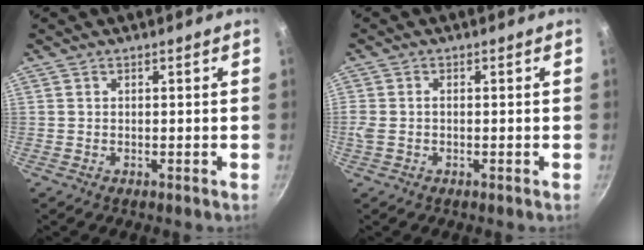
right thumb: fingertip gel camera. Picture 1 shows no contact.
{"total": 2.3, "force": [-0.3, 1.4, 1.8], "torque": [-0.040, 0.003, -0.009]}